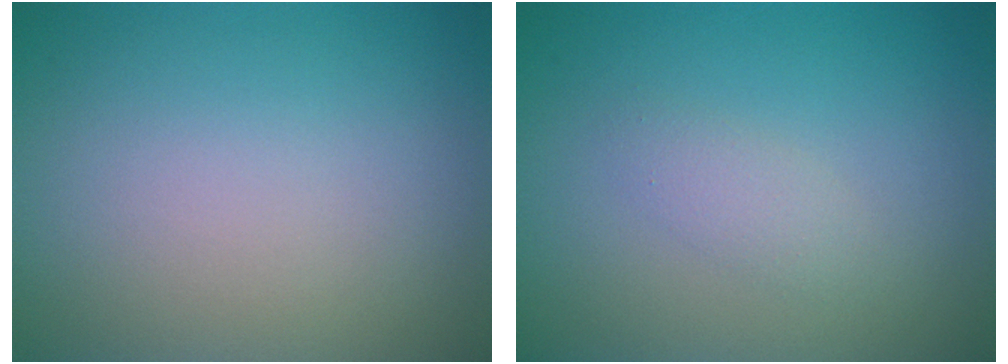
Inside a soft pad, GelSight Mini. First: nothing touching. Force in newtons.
{"total": 1.4, "press": 1.4, "slide": 0.0}